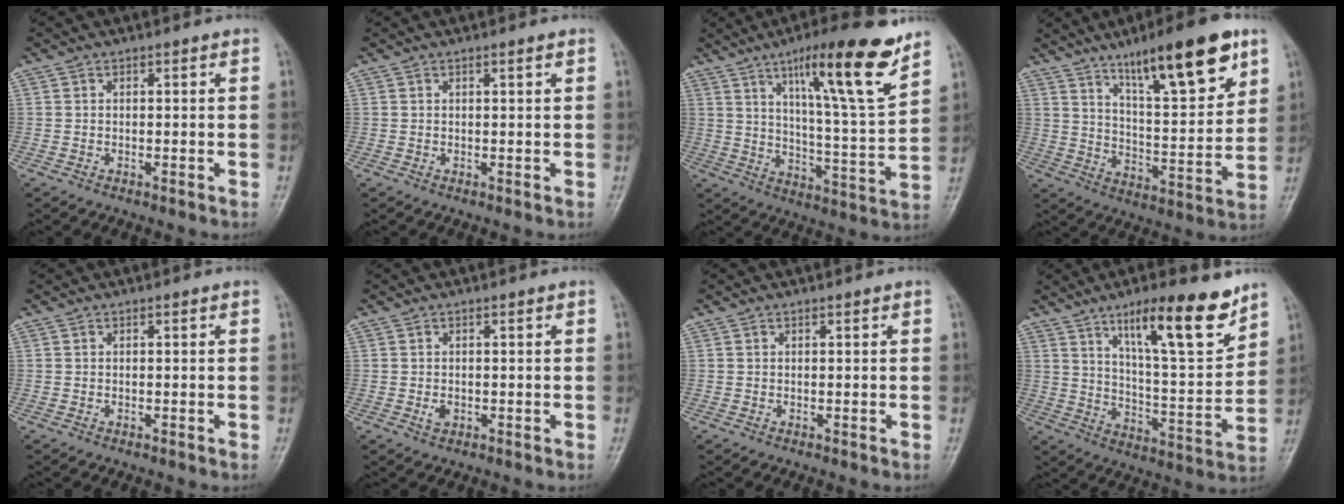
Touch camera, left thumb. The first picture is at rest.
{"total": 0.7, "force": [0.4, -0.1, 0.5], "torque": [-0.011, -0.002, 0.008]}
{"total": 18.5, "force": [11.3, 2.3, 14.4], "torque": [-0.204, -0.061, 0.180]}
{"total": 18.8, "force": [11.4, 4.6, 14.2], "torque": [-0.192, -0.055, 0.189]}
{"total": 0.0}
{"total": 1.4, "force": [-0.3, 1.0, 0.9], "torque": [-0.015, -0.001, -0.003]}
{"total": 0.0}
{"total": 17.1, "force": [10.9, 3.8, 12.6], "torque": [-0.172, -0.066, 0.184]}